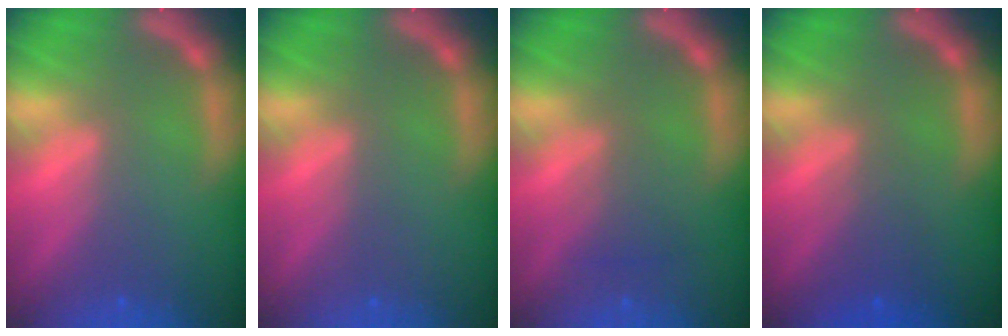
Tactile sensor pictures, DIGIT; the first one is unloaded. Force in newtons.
{"total": 0.0}
{"total": 2.0}
{"total": 2.5}